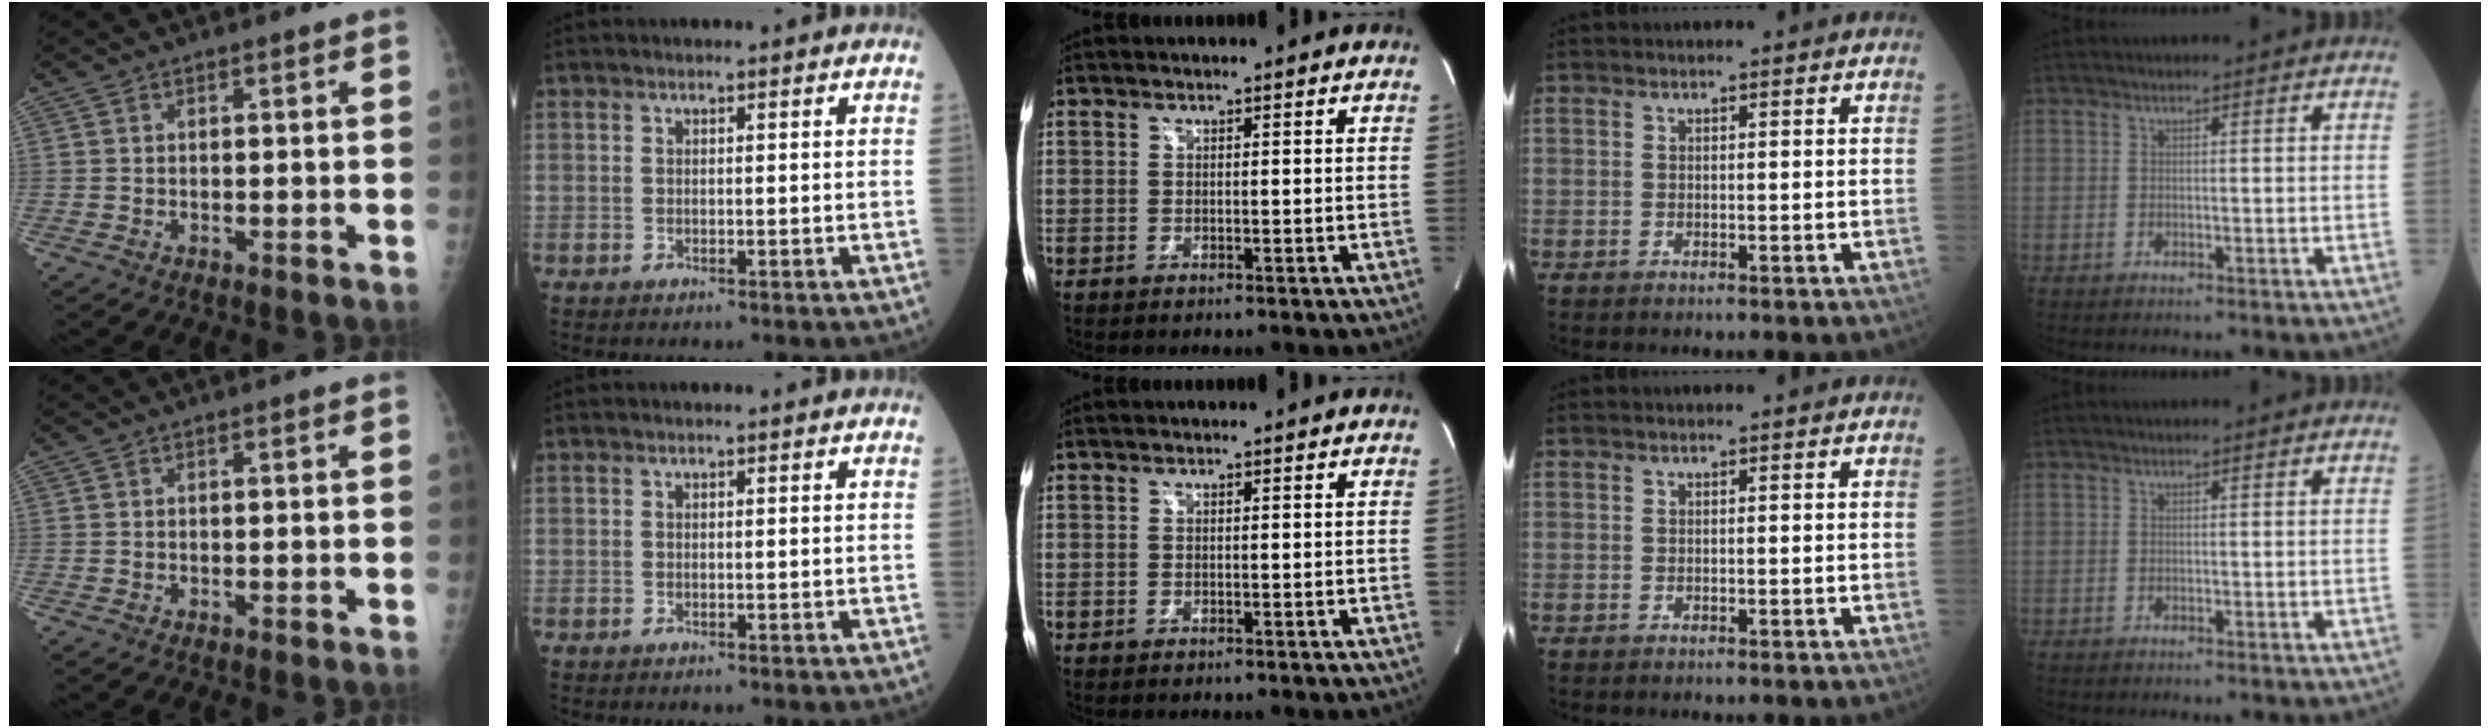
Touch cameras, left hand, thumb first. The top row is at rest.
{}